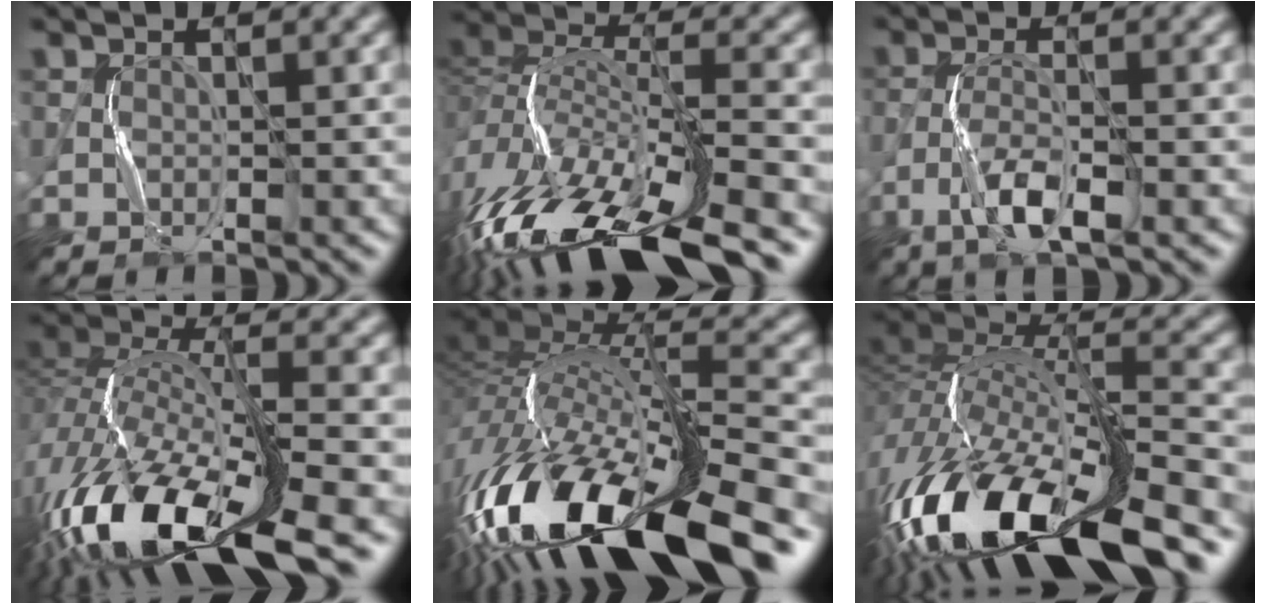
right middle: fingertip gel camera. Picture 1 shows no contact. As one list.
[{"total": 15.7, "force": [-10.8, 4.9, 10.4], "torque": [-0.231, 0.005, -0.184]}, {"total": 3.9, "force": [-2.0, 0.9, 3.2], "torque": [-0.069, 0.003, -0.044]}, {"total": 16.6, "force": [-9.5, 6.2, 12.1], "torque": [-0.265, -0.011, -0.169]}, {"total": 17.9, "force": [-7.8, 6.1, 15.0], "torque": [-0.291, -0.001, -0.131]}, {"total": 18.0, "force": [-9.3, 6.3, 14.0], "torque": [-0.288, -0.010, -0.153]}]